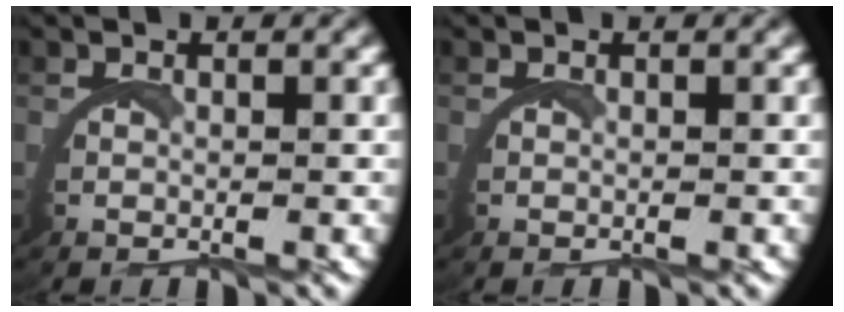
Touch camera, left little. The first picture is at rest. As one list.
[{"total": 0.0}]